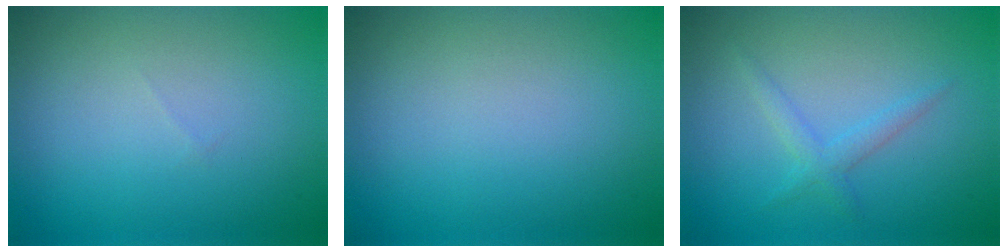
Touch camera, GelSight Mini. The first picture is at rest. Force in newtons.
{"total": 0.0}
{"total": 1.6, "press": 1.6, "slide": 0.1}